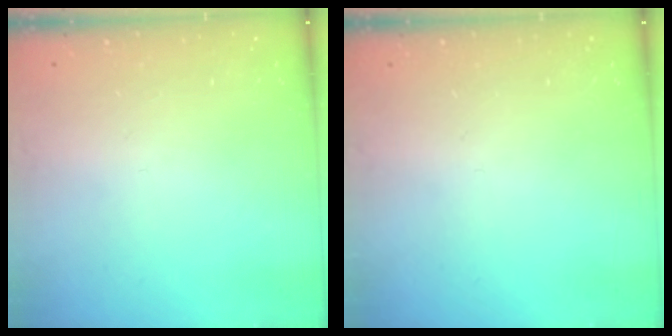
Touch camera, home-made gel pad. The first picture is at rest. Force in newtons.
{"total": 0.0}